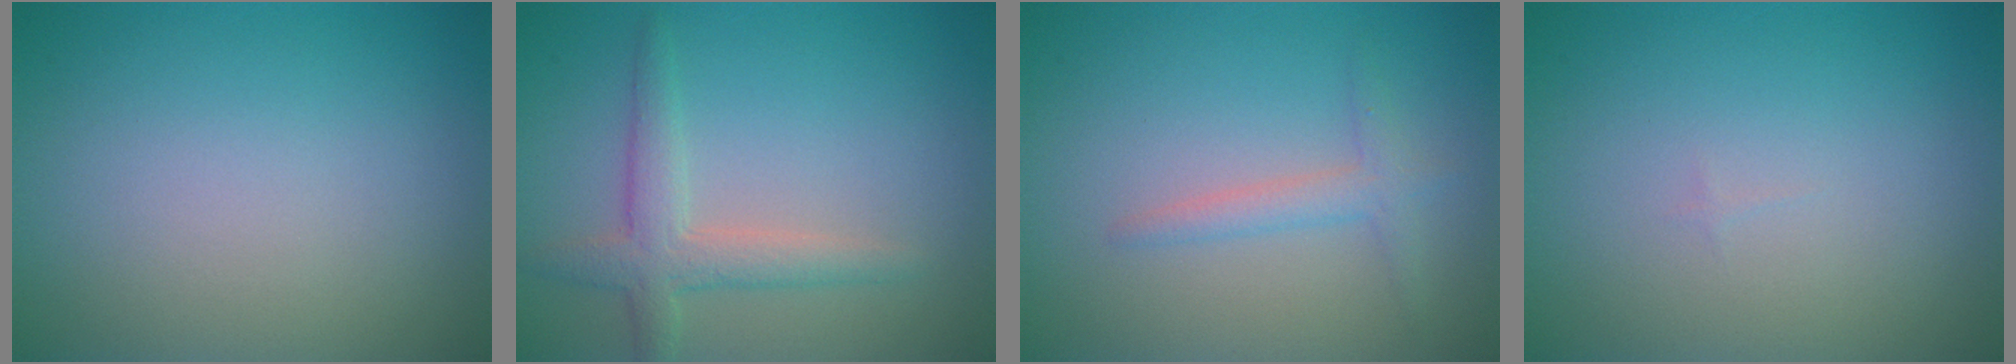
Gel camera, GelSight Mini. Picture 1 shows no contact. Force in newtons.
{"total": 3.1, "press": 3.1, "slide": 0.2}
{"total": 1.8, "press": 1.8, "slide": 0.1}
{"total": 0.0}